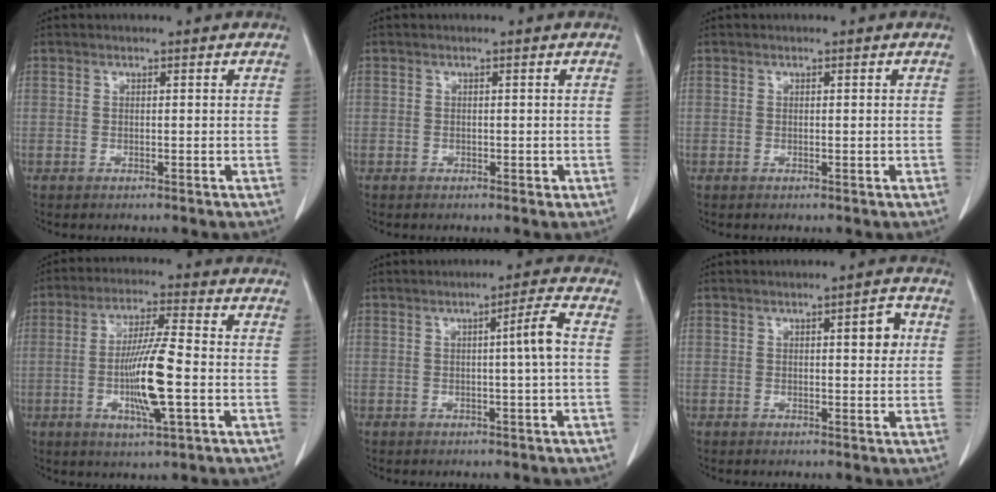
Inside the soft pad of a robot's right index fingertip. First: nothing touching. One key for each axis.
{"total": 0.8, "fx": -0.3, "fy": 0.6, "fz": 0.5, "tx": -0.006, "ty": 0.000, "tz": -0.003}
{"total": 0.6, "fx": -0.1, "fy": 0.1, "fz": 0.6, "tx": -0.011, "ty": 0.000, "tz": 0.003}
{"total": 11.2, "fx": -2.2, "fy": 0.7, "fz": 11.0, "tx": -0.207, "ty": -0.010, "tz": -0.044}
{"total": 3.7, "fx": 0.0, "fy": -0.8, "fz": 3.7, "tx": -0.055, "ty": 0.003, "tz": 0.000}
{"total": 3.6, "fx": 0.9, "fy": 1.0, "fz": 3.3, "tx": -0.042, "ty": 0.003, "tz": 0.010}